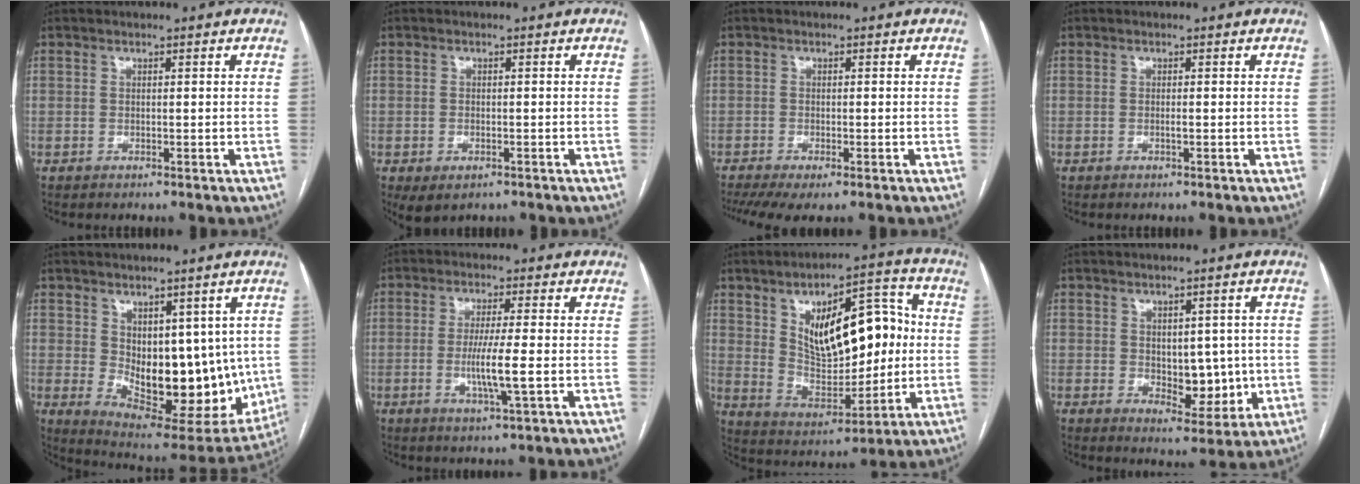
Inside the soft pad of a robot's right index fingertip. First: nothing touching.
{"total": 3.5, "force": [-1.9, 2.0, 2.2], "torque": [-0.041, -0.007, -0.019]}
{"total": 5.9, "force": [-4.1, 1.2, 4.0], "torque": [-0.065, -0.014, -0.068]}
{"total": 0.6, "force": [-0.1, 0.0, 0.6], "torque": [-0.012, 0.000, -0.001]}
{"total": 16.7, "force": [0.2, 8.5, 14.4], "torque": [-0.204, -0.020, 0.030]}
{"total": 6.2, "force": [-1.1, -0.3, 6.1], "torque": [-0.115, -0.015, -0.021]}
{"total": 17.7, "force": [3.0, 8.0, 15.5], "torque": [-0.245, 0.027, 0.059]}
{"total": 7.3, "force": [0.0, 4.1, 6.0], "torque": [-0.071, -0.001, 0.016]}